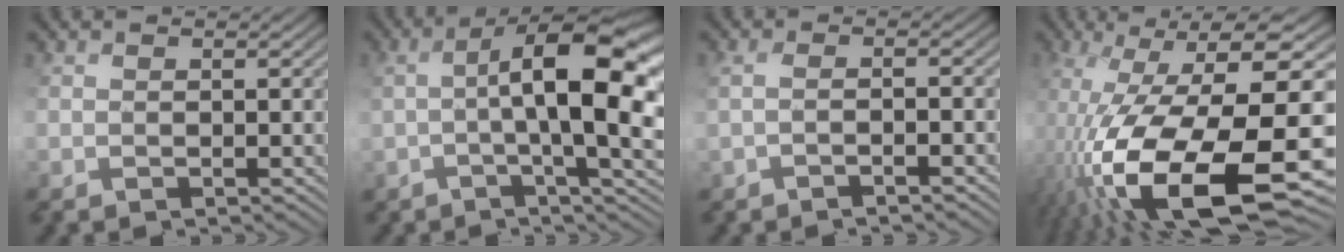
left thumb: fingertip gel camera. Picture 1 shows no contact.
{"total": 11.5, "force": [-0.4, 3.2, 11.0], "torque": [-0.154, 0.011, 0.010]}
{"total": 1.7, "force": [-1.2, -0.1, 1.2], "torque": [-0.019, 0.018, -0.026]}
{"total": 17.5, "force": [-7.6, 7.7, 13.7], "torque": [-0.299, -0.020, -0.109]}